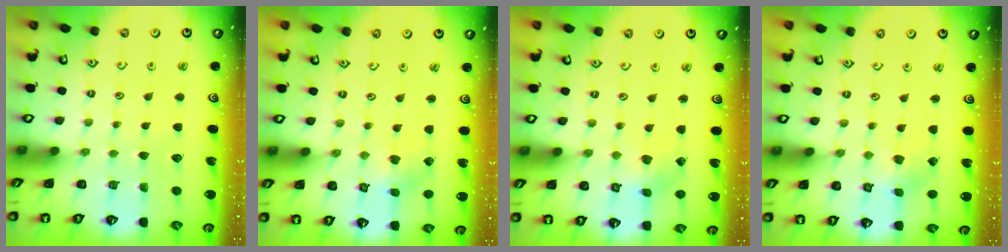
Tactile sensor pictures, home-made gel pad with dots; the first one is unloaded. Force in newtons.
{"total": 2.4, "press": 2.4, "slide": 0.2}
{"total": 2.3, "press": 2.2, "slide": 0.4}
{"total": 1.7, "press": 1.7, "slide": 0.3}